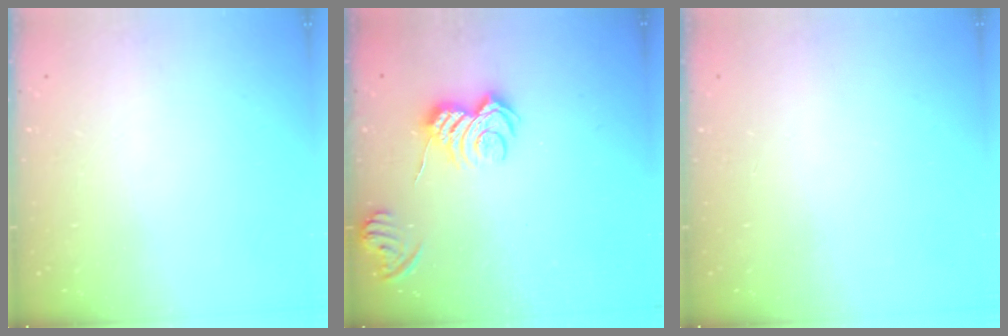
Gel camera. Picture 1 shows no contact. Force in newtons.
{"total": 7.8, "press": 7.7, "slide": 0.9}
{"total": 0.0}